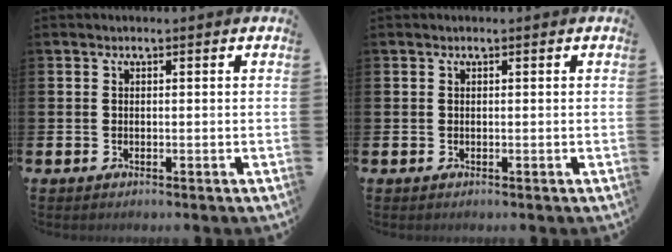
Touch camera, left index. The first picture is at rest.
{"total": 0.0}